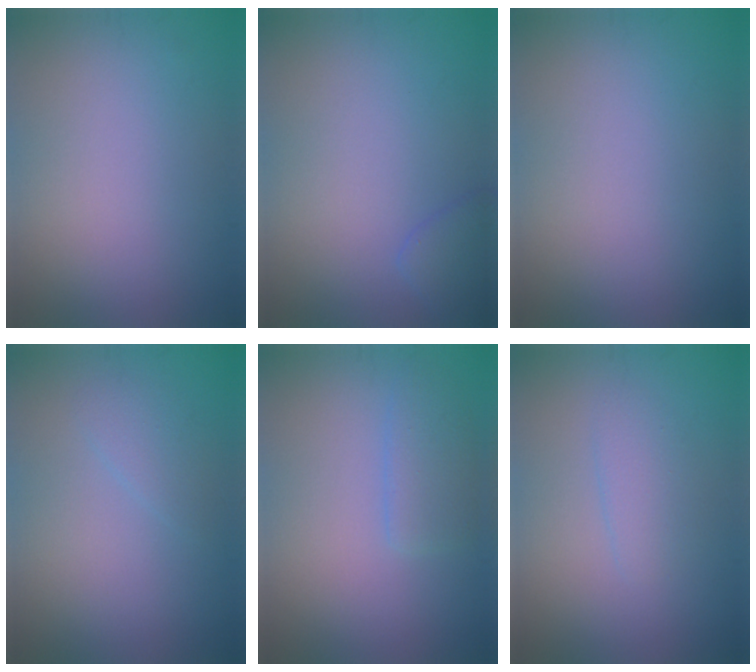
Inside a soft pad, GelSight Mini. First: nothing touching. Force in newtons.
{"total": 1.9, "press": 1.9, "slide": 0.1}
{"total": 0.0}
{"total": 1.3, "press": 1.3, "slide": 0.1}
{"total": 2.1, "press": 2.1, "slide": 0.2}
{"total": 1.8, "press": 1.8, "slide": 0.2}